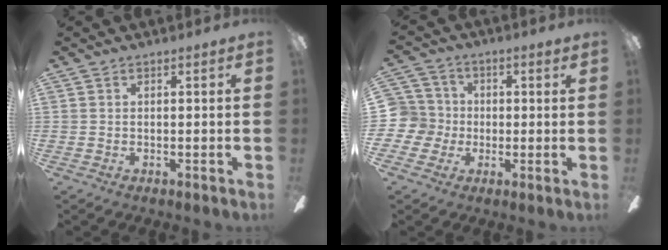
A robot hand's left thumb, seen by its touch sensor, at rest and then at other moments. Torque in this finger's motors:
{"motor_torque": [0.60, 0.90, -0.06, 0.20, 0.00]}